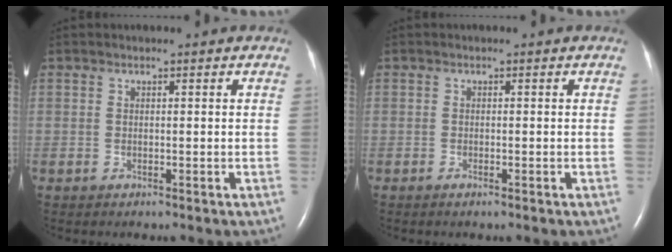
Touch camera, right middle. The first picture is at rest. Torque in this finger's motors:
{"motor_torque": [-0.37, 0.05, 0.03, -0.01]}